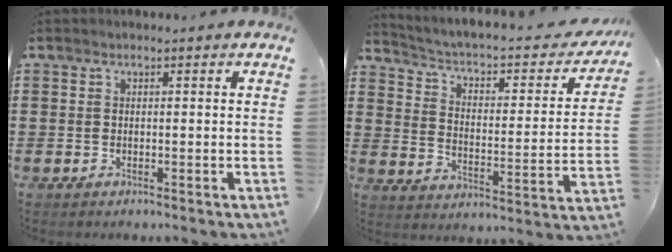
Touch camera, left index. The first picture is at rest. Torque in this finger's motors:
{"motor_torque": [1.33, -0.81, 0.32, 0.08]}